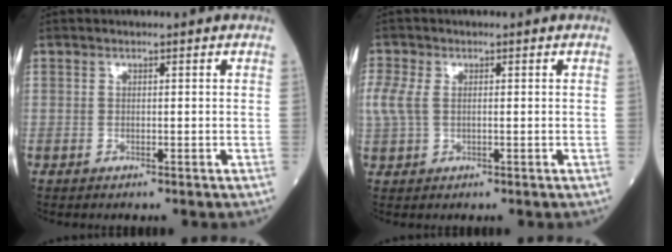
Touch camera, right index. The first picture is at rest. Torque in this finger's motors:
{"motor_torque": [0.54, 0.15, 0.28, 0.09]}